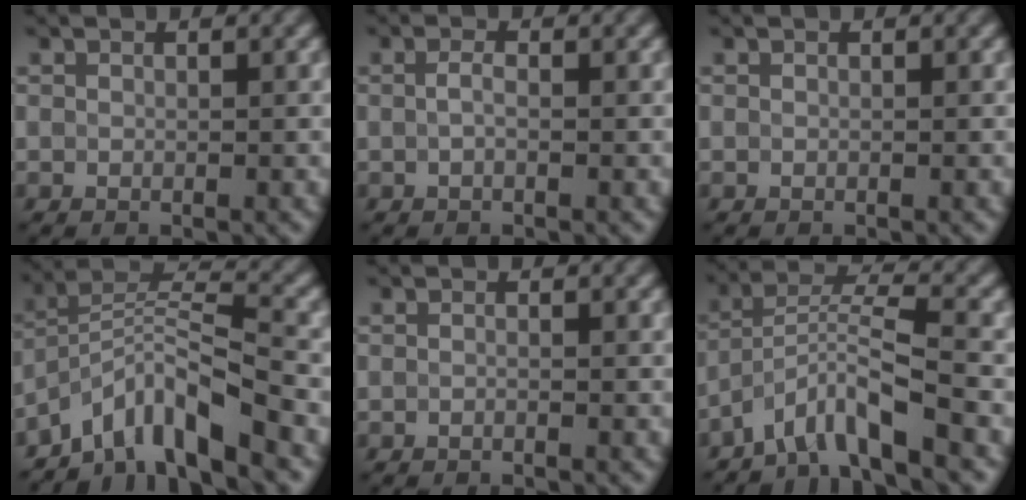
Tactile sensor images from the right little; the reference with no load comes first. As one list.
[{"total": 0.9, "force": [-0.1, 0.3, 0.8], "torque": [-0.021, 0.000, -0.004]}, {"total": 0.0}, {"total": 7.2, "force": [-5.3, 1.6, 4.6], "torque": [-0.067, 0.008, -0.106]}, {"total": 0.5, "force": [-0.3, 0.2, 0.4], "torque": [-0.008, -0.005, -0.011]}, {"total": 5.4, "force": [-3.8, 0.6, 3.9], "torque": [-0.065, 0.010, -0.078]}]